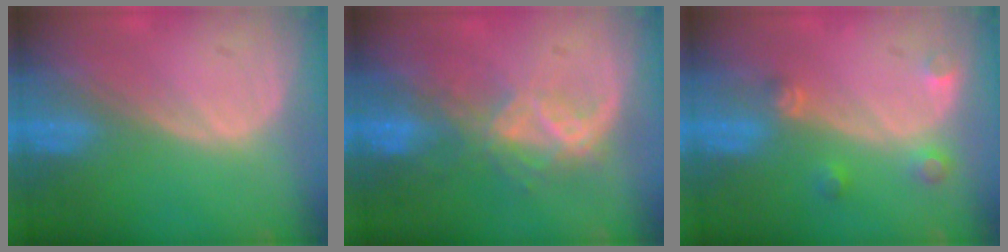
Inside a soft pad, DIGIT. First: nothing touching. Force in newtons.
{"total": 6.8, "press": 5.8, "slide": 3.5}
{"total": 3.0, "press": 2.9, "slide": 1.0}